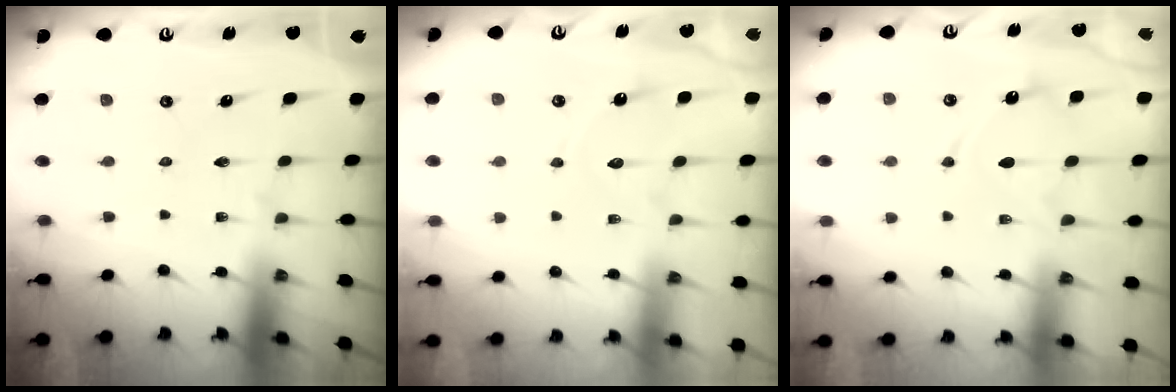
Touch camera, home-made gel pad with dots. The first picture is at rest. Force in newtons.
{"total": 6.5, "press": 6.5, "slide": 0.7}
{"total": 11.5, "press": 11.5, "slide": 1.0}